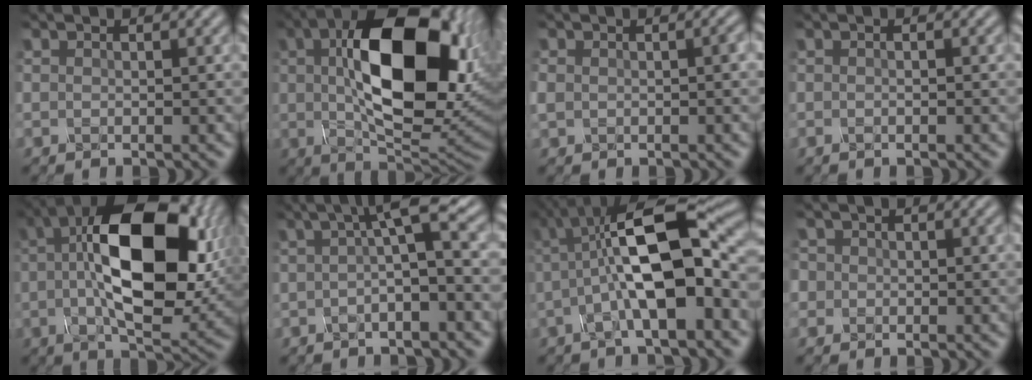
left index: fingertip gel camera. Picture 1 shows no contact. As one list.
[{"total": 15.8, "force": [3.0, 8.2, 13.2], "torque": [-0.217, 0.004, 0.061]}, {"total": 2.0, "force": [-0.1, 1.3, 1.5], "torque": [-0.030, 0.002, -0.002]}, {"total": 0.7, "force": [-0.1, 0.0, 0.7], "torque": [-0.012, -0.004, -0.004]}, {"total": 14.6, "force": [1.9, 7.0, 12.7], "torque": [-0.198, 0.016, 0.029]}, {"total": 4.4, "force": [0.5, 0.7, 4.4], "torque": [-0.070, 0.015, 0.002]}, {"total": 11.1, "force": [0.2, 3.4, 10.6], "torque": [-0.174, 0.021, -0.004]}, {"total": 2.3, "force": [0.5, 2.1, 0.8], "torque": [-0.004, 0.016, -0.006]}]